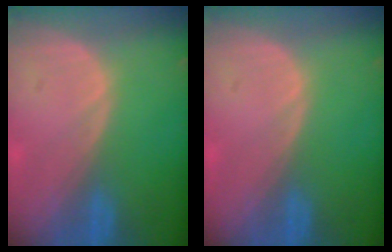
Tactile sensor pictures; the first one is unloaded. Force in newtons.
{"total": 0.0}